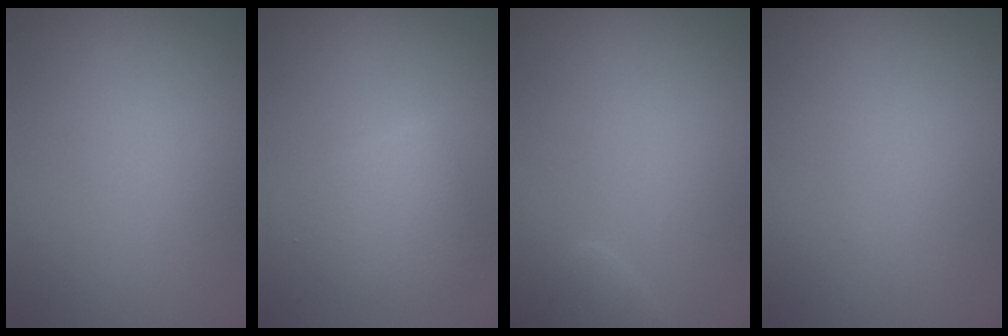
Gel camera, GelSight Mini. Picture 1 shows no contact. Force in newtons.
{"total": 2.7, "press": 2.7, "slide": 0.1}
{"total": 1.4, "press": 1.4, "slide": 0.1}
{"total": 0.0}